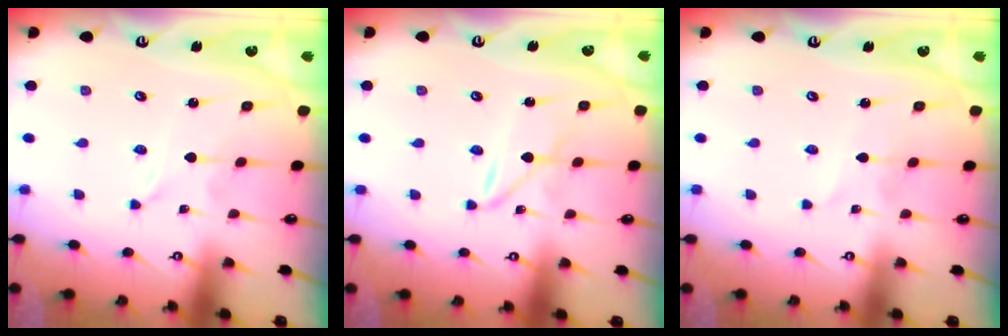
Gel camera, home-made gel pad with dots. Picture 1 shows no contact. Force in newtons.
{"total": 2.2, "press": 2.1, "slide": 0.3}
{"total": 2.7, "press": 2.7, "slide": 0.3}